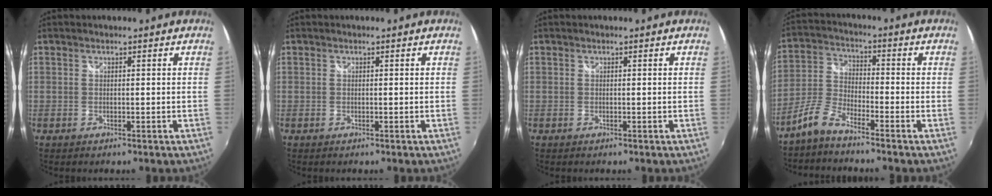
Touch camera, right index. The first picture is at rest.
{"total": 0.0}
{"total": 0.0}
{"total": 5.7, "force": [-4.7, 1.3, 2.9], "torque": [-0.068, 0.011, -0.103]}